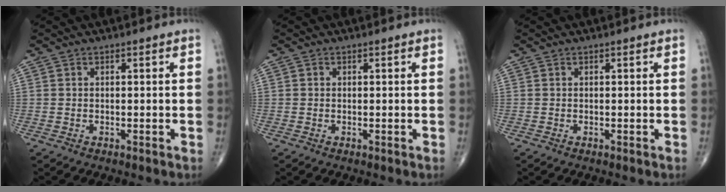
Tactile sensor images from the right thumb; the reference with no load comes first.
{"total": 0.0}
{"total": 0.0}